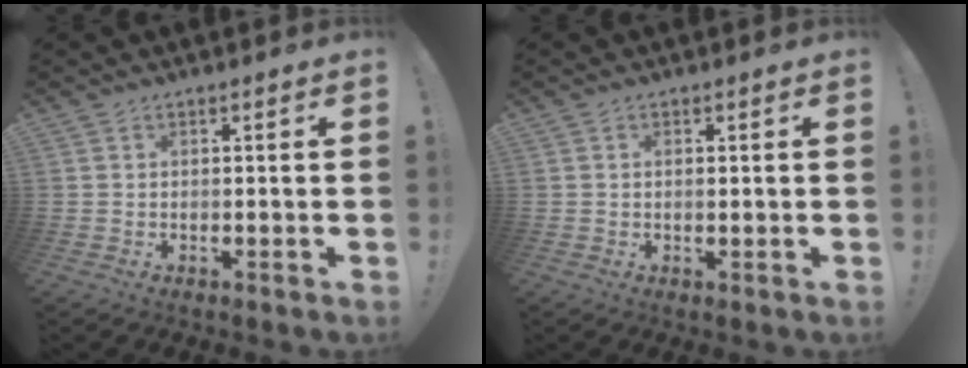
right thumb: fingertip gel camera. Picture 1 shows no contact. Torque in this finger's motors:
{"motor_torque": [0.13, -0.19, 0.07, 0.04, -0.04]}